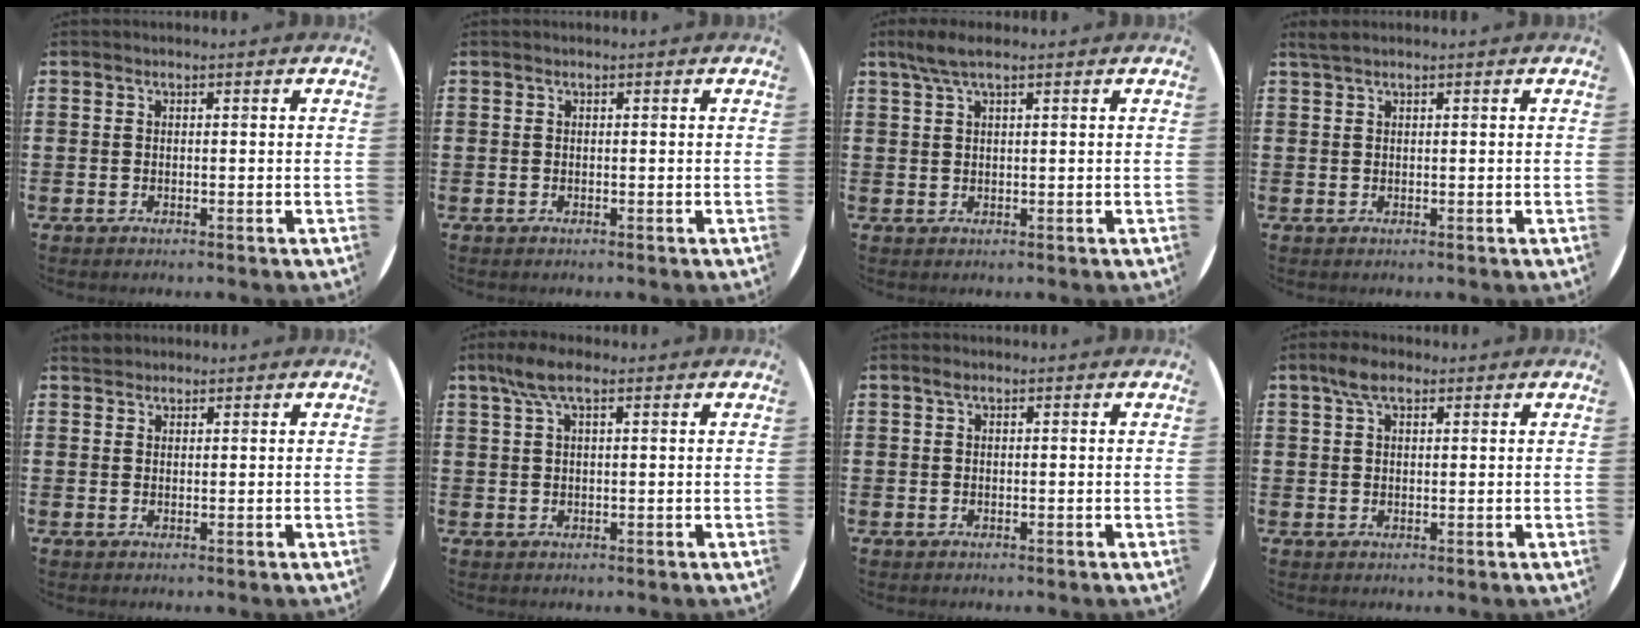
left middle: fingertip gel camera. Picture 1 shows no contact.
{"total": 0.0}
{"total": 3.0, "force": [2.0, 0.4, 2.2], "torque": [-0.047, 0.004, 0.034]}
{"total": 0.9, "force": [0.8, -0.1, 0.4], "torque": [-0.009, 0.002, 0.016]}
{"total": 1.3, "force": [1.2, 0.4, -0.1], "torque": [0.006, 0.000, 0.023]}
{"total": 4.2, "force": [2.3, 1.2, 3.3], "torque": [-0.070, 0.008, 0.041]}
{"total": 0.5, "force": [0.3, 0.2, 0.4], "torque": [-0.007, 0.003, 0.006]}
{"total": 3.6, "force": [2.3, 1.6, 2.2], "torque": [-0.041, 0.006, 0.038]}